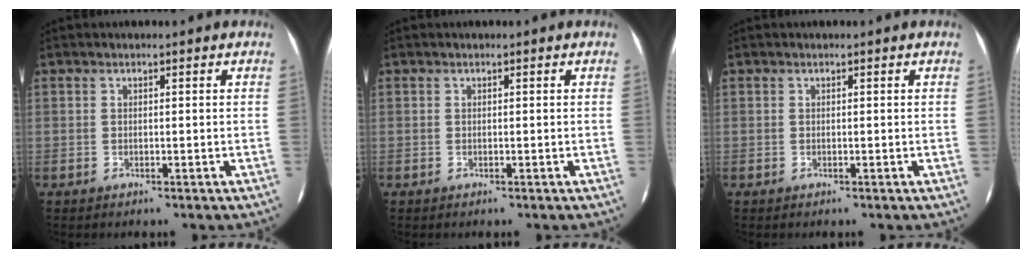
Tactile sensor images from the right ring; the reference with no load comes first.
{"total": 0.0}
{"total": 0.0}